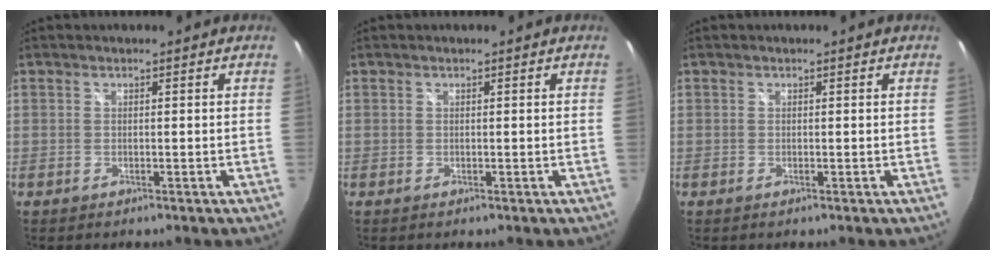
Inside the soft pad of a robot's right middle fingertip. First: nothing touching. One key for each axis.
{"total": 0.0}
{"total": 0.0}